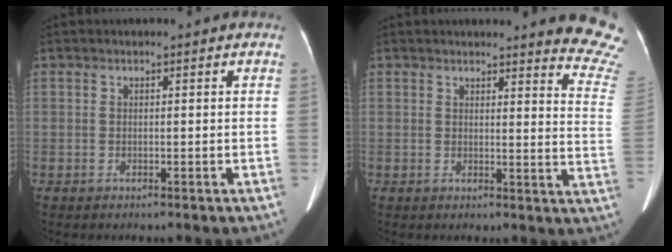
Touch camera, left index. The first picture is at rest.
{"total": 10.1, "force": [10.0, -0.1, 1.6], "torque": [0.010, -0.110, 0.074]}